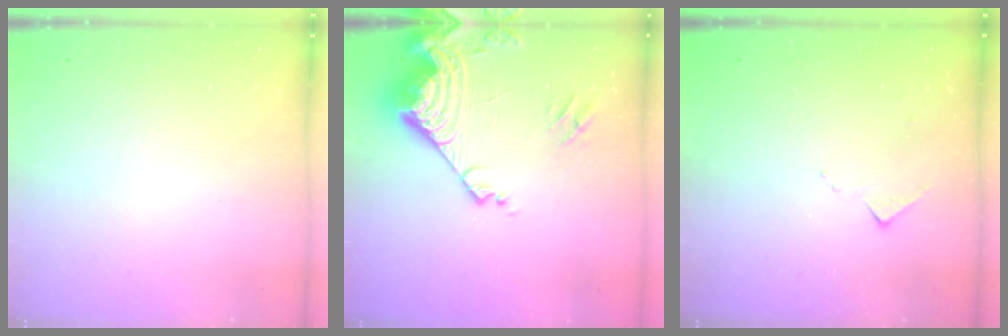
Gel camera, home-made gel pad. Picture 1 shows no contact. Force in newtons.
{"total": 19.0, "press": 18.8, "slide": 2.5}
{"total": 5.7, "press": 5.7, "slide": 0.6}